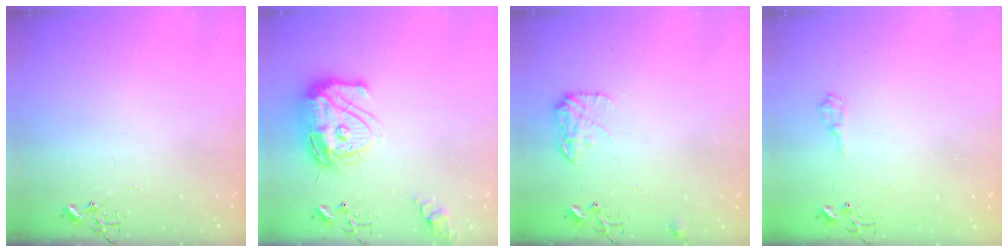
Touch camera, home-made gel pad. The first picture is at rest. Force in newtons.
{"total": 18.0, "press": 17.9, "slide": 1.6}
{"total": 9.2, "press": 9.2, "slide": 0.4}
{"total": 8.4, "press": 8.4, "slide": 0.8}